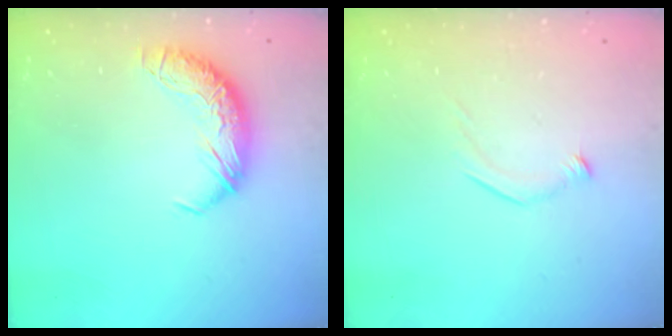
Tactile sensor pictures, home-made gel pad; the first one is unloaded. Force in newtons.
{"total": 7.2, "press": 7.2, "slide": 0.7}